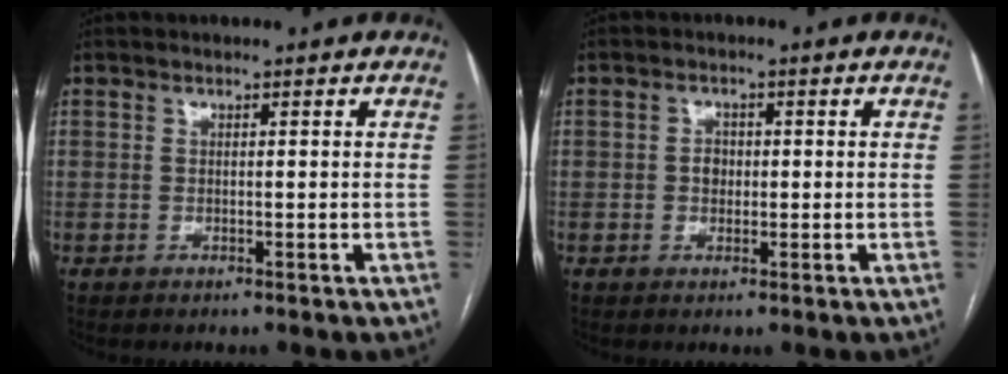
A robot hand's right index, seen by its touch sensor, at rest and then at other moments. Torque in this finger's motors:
{"motor_torque": [-0.01, 0.01, 0.02, 0.02]}